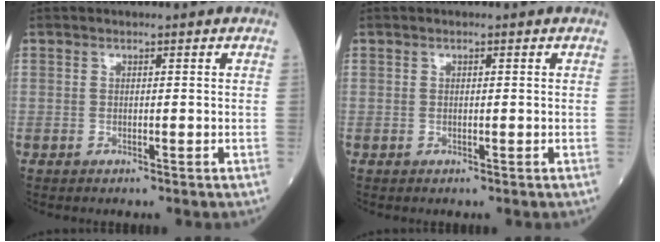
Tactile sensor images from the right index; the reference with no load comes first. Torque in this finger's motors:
{"motor_torque": [-0.06, -0.07, -0.03, -0.01]}